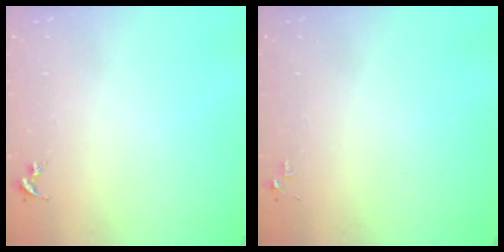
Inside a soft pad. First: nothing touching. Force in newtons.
{"total": 2.8, "press": 2.8, "slide": 0.4}